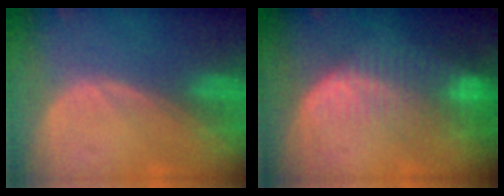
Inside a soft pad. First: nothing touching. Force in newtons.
{"total": 8.4, "press": 7.1, "slide": 4.4}